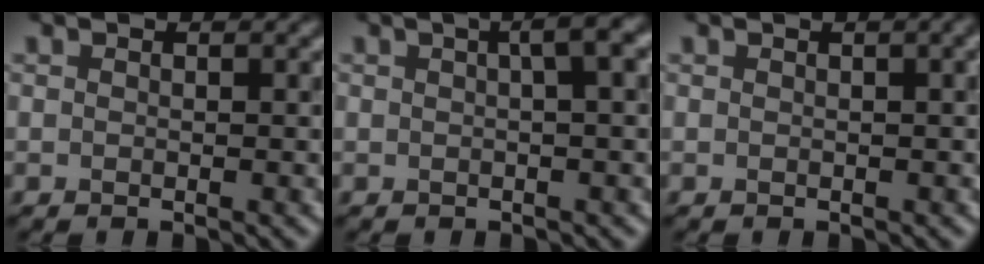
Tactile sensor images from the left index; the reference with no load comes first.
{"total": 3.2, "force": [0.9, 0.6, 3.0], "torque": [-0.039, 0.016, 0.007]}
{"total": 2.5, "force": [0.8, 1.2, 2.1], "torque": [-0.020, 0.012, 0.000]}